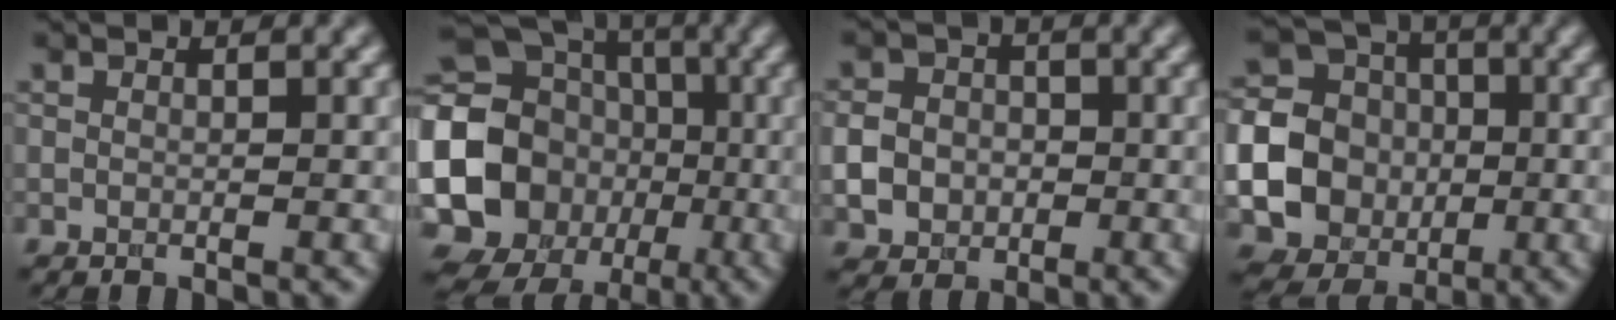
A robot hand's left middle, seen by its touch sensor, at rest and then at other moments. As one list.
[{"total": 17.2, "force": [-1.9, 15.5, 7.1], "torque": [-0.152, -0.004, -0.069]}, {"total": 4.0, "force": [-0.7, 3.5, 1.8], "torque": [-0.034, -0.005, -0.020]}, {"total": 22.0, "force": [-3.6, 20.7, 6.3], "torque": [-0.186, -0.034, -0.098]}]